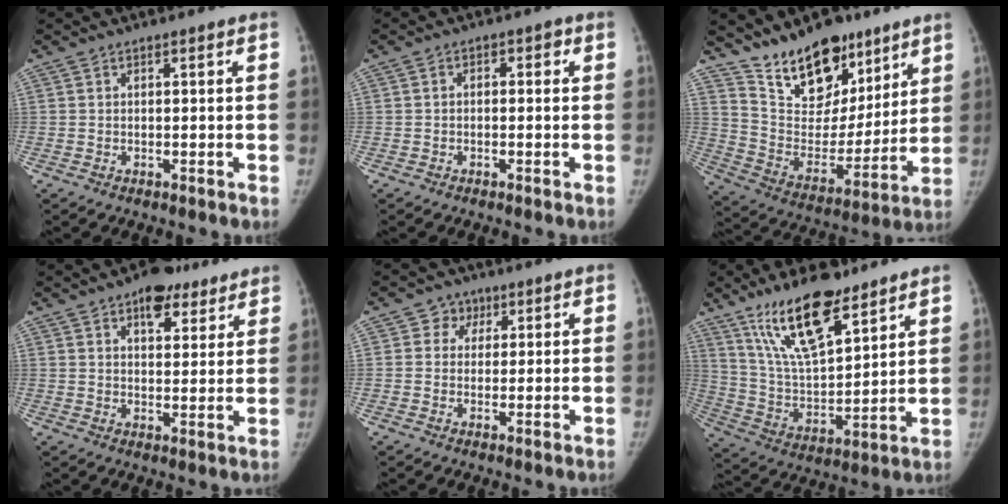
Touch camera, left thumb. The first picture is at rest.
{"total": 1.7, "force": [0.0, 1.3, 1.1], "torque": [0.001, 0.010, -0.009]}
{"total": 18.8, "force": [13.5, 10.0, 8.4], "torque": [-0.081, -0.084, 0.232]}
{"total": 9.4, "force": [6.0, 5.0, 5.2], "torque": [-0.034, -0.023, 0.083]}
{"total": 3.8, "force": [1.5, 3.4, 0.6], "torque": [0.020, 0.001, 0.014]}
{"total": 18.1, "force": [12.2, 6.4, 11.7], "torque": [-0.174, -0.062, 0.232]}